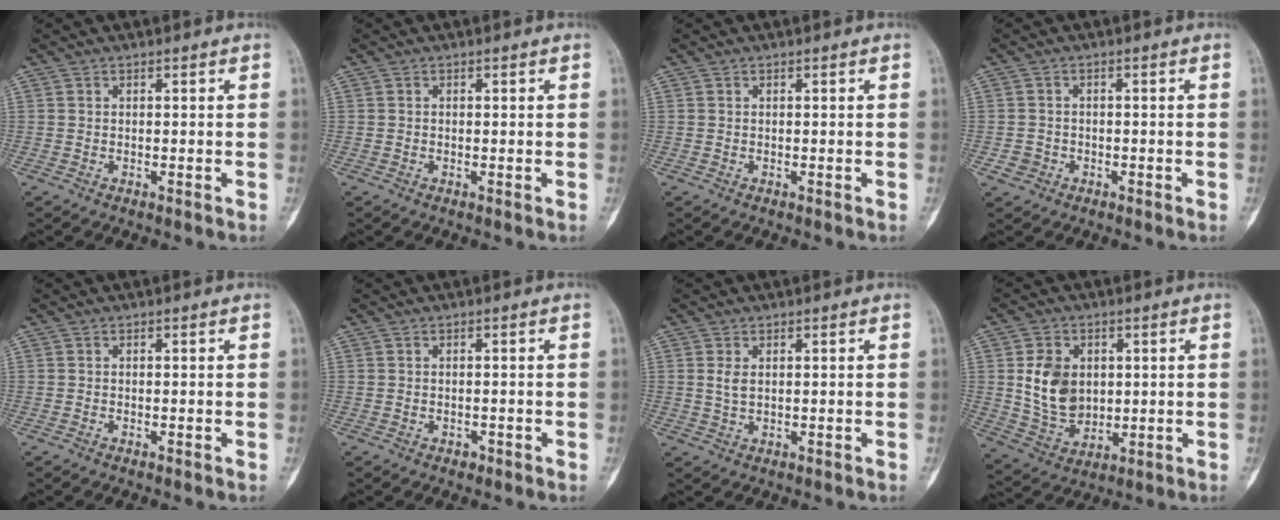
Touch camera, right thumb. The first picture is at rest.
{"total": 0.0}
{"total": 0.0}
{"total": 2.2, "force": [-0.9, 2.0, 0.4], "torque": [-0.004, 0.009, -0.016]}
{"total": 0.0}
{"total": 1.0, "force": [-0.6, 0.7, 0.4], "torque": [-0.007, 0.004, -0.009]}
{"total": 2.1, "force": [0.6, 1.2, 1.7], "torque": [-0.034, 0.001, 0.017]}
{"total": 10.7, "force": [1.7, 8.1, 6.8], "torque": [-0.097, -0.014, 0.043]}